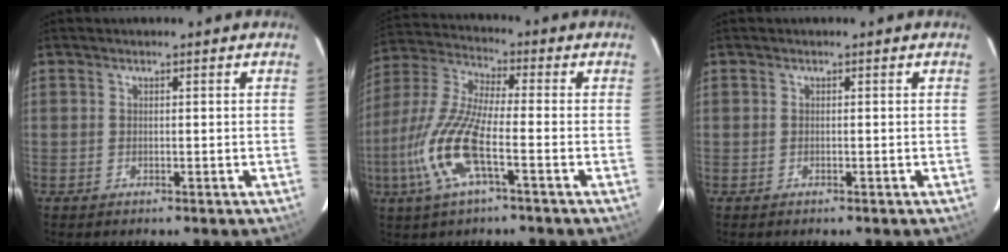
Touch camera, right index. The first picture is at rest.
{"total": 13.8, "force": [-4.9, 2.8, 12.6], "torque": [-0.280, -0.006, -0.101]}
{"total": 0.0}